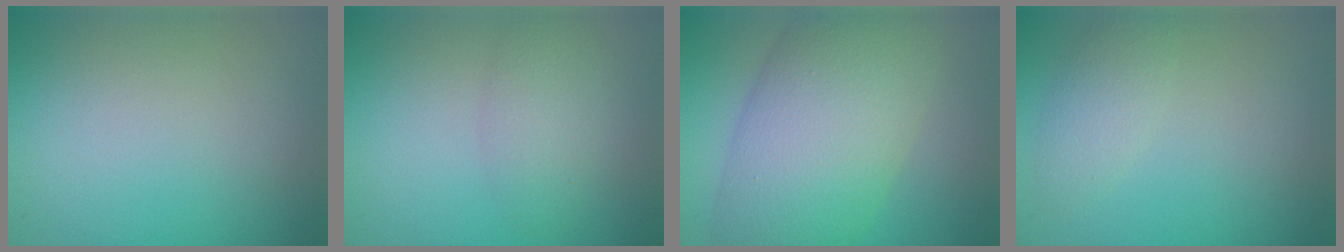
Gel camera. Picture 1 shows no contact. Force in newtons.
{"total": 2.6, "press": 2.6, "slide": 0.2}
{"total": 10.8, "press": 10.8, "slide": 0.1}
{"total": 1.9, "press": 1.9, "slide": 0.1}